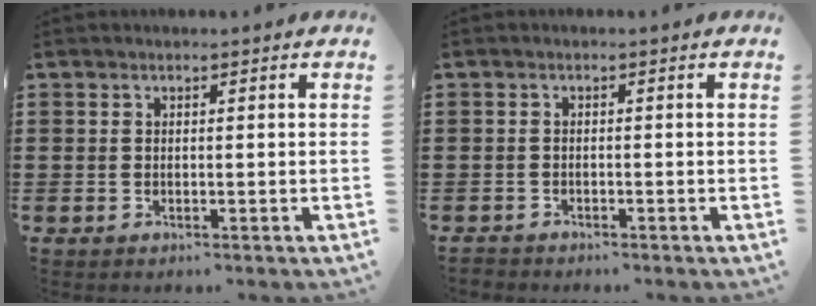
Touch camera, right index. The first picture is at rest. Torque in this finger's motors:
{"motor_torque": [-1.16, 0.98, -1.05, -0.21]}